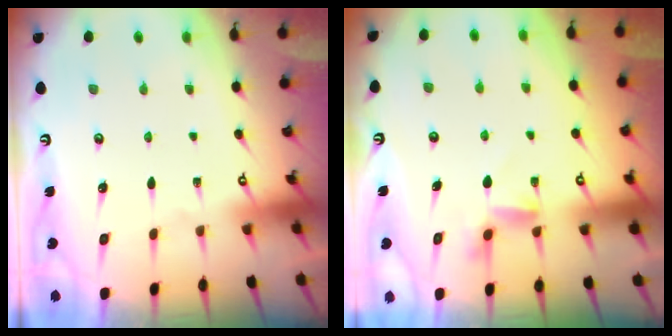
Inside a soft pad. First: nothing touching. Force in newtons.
{"total": 4.1, "press": 4.0, "slide": 0.5}